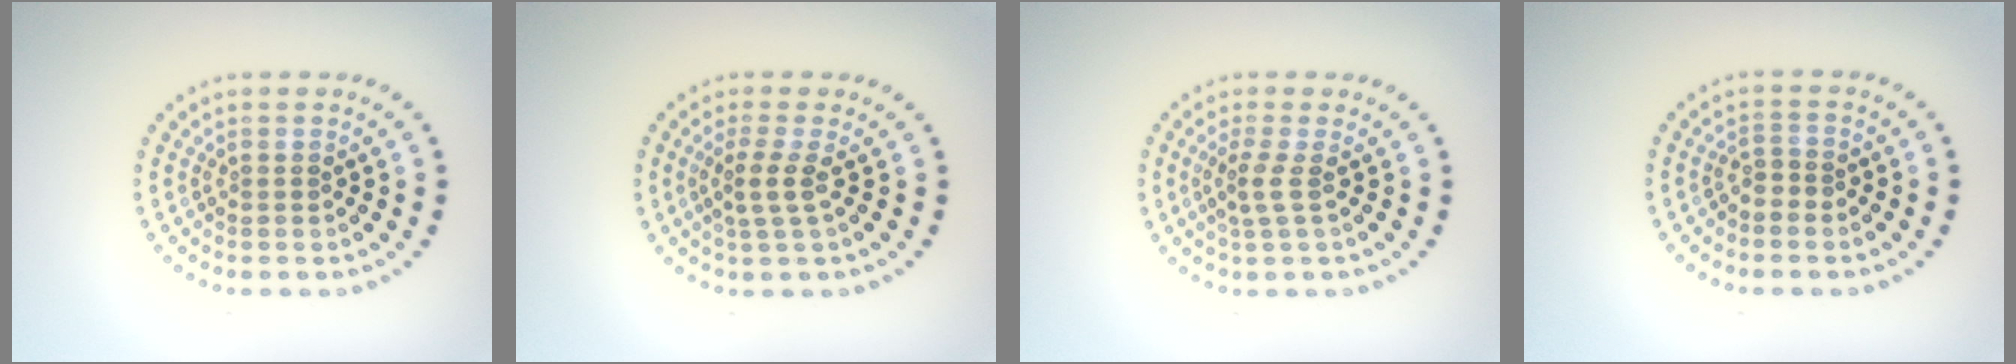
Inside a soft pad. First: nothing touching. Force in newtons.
{"total": 2.3, "press": 1.8, "slide": 1.4}
{"total": 1.8, "press": 1.4, "slide": 1.2}
{"total": 1.5, "press": 1.2, "slide": 0.8}